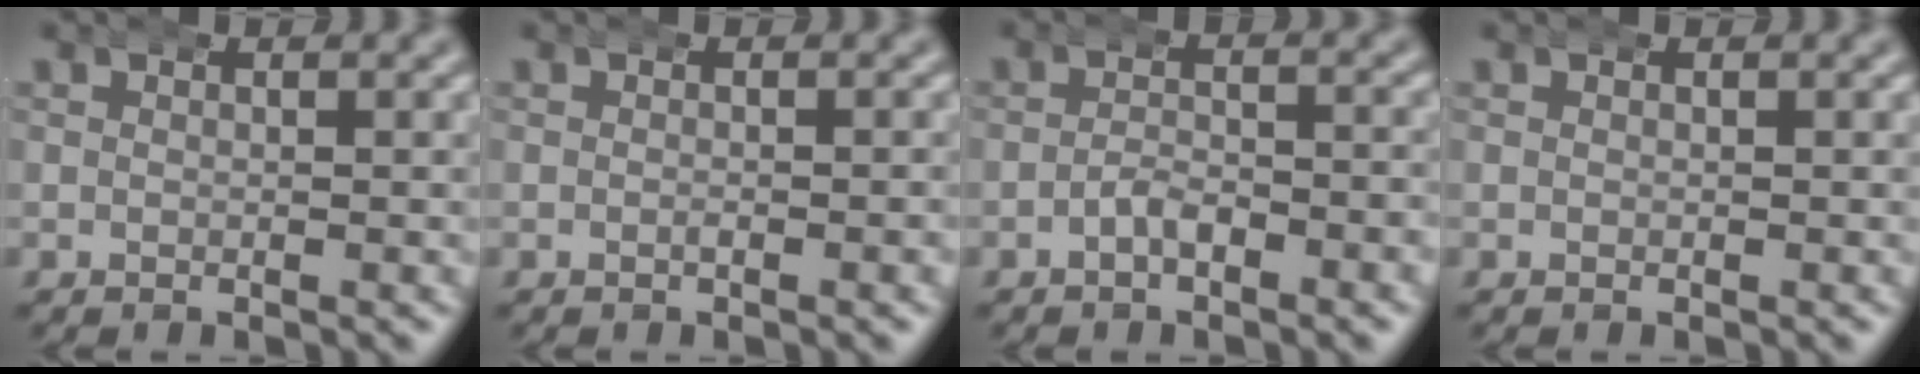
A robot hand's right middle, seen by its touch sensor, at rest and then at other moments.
{"total": 0.6, "force": [-0.3, 0.1, 0.5], "torque": [-0.007, 0.002, -0.008]}
{"total": 2.2, "force": [-1.9, 0.5, 1.0], "torque": [-0.014, 0.000, -0.033]}
{"total": 0.0}